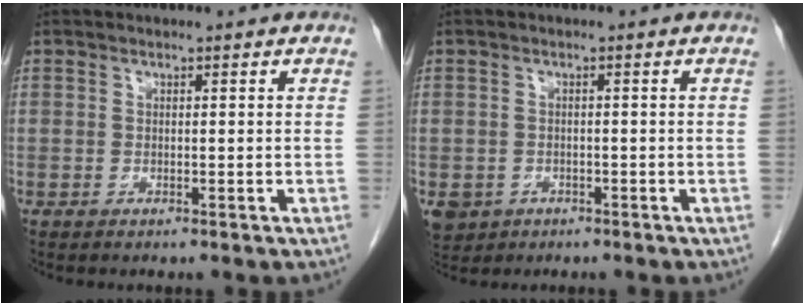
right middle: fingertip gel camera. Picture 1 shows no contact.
{"total": 4.9, "force": [-2.5, 4.1, 1.2], "torque": [-0.026, 0.001, -0.035]}